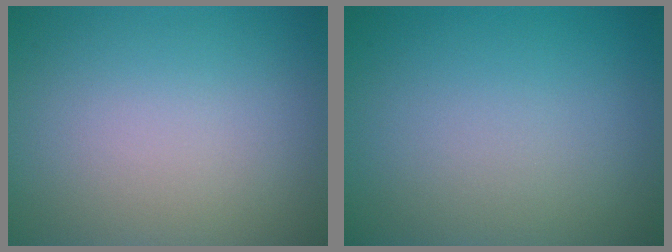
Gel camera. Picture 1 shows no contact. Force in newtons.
{"total": 0.0}